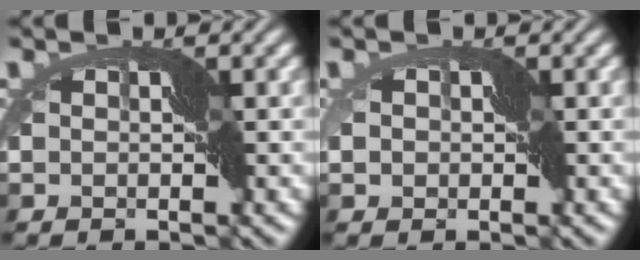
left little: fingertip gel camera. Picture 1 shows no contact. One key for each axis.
{"total": 1.8, "fx": -0.6, "fy": 1.5, "fz": 0.7, "tx": -0.005, "ty": 0.001, "tz": -0.020}